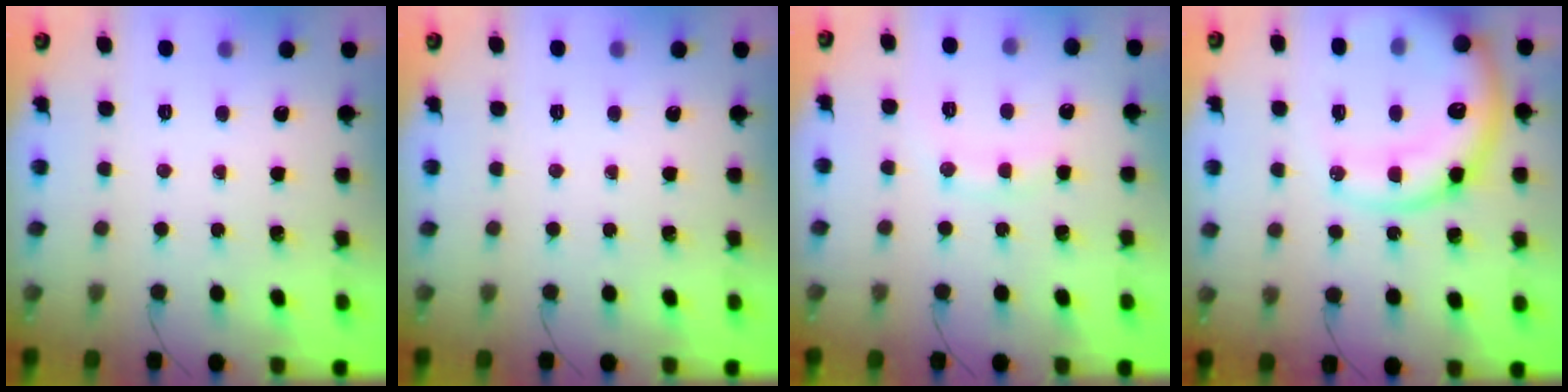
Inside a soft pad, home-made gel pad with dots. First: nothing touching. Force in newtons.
{"total": 0.0}
{"total": 7.3, "press": 7.2, "slide": 1.1}
{"total": 19.4, "press": 18.9, "slide": 4.4}